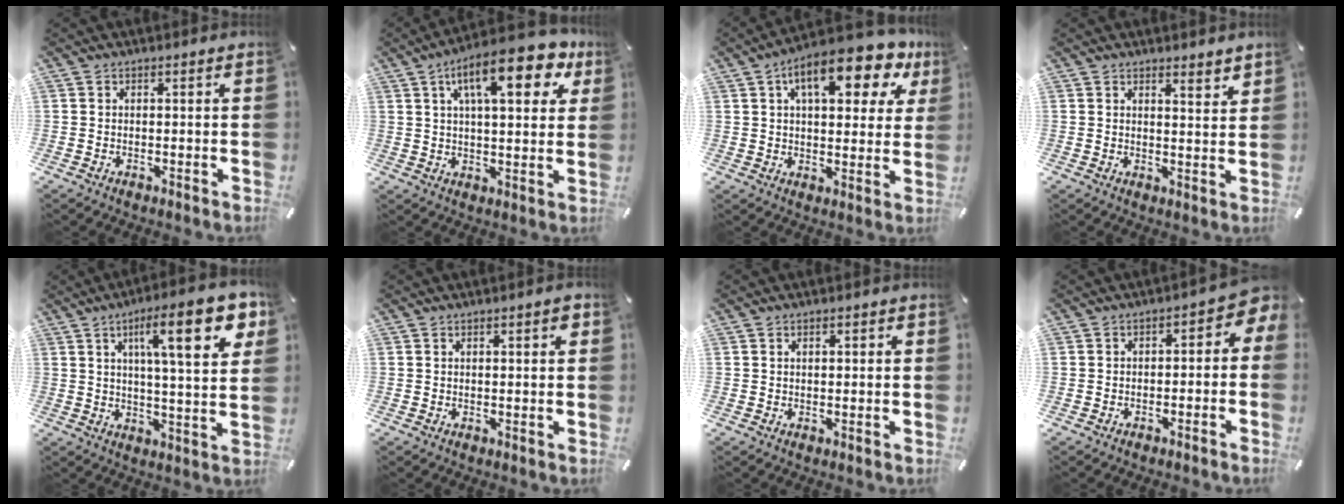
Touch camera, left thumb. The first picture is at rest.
{"total": 17.3, "force": [8.3, 6.2, 13.8], "torque": [-0.213, -0.019, 0.126]}
{"total": 16.0, "force": [8.0, 6.8, 12.0], "torque": [-0.167, -0.032, 0.124]}
{"total": 3.1, "force": [3.0, 0.6, 0.3], "torque": [0.002, -0.028, 0.053]}
{"total": 18.2, "force": [7.8, 4.4, 15.8], "torque": [-0.233, -0.024, 0.109]}
{"total": 1.7, "force": [0.7, 0.5, 1.4], "torque": [-0.028, 0.002, 0.012]}
{"total": 1.3, "force": [0.4, 0.7, 1.0], "torque": [-0.020, 0.006, 0.005]}
{"total": 4.0, "force": [-1.2, 2.6, 2.8], "torque": [-0.039, 0.002, -0.031]}